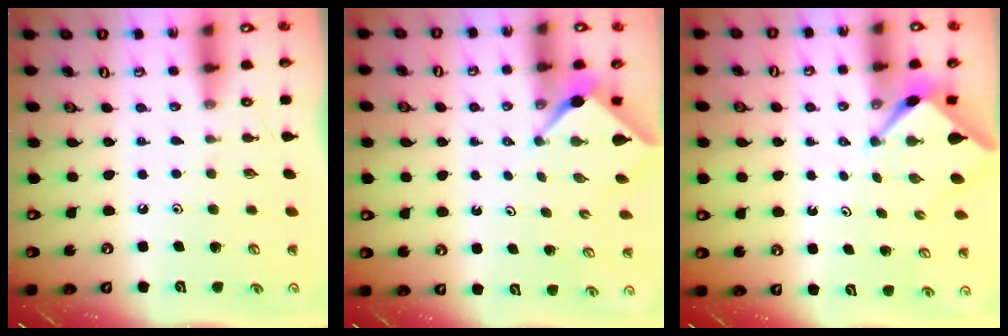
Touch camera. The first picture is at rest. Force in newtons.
{"total": 2.5, "press": 2.5, "slide": 0.3}
{"total": 2.4, "press": 2.4, "slide": 0.3}